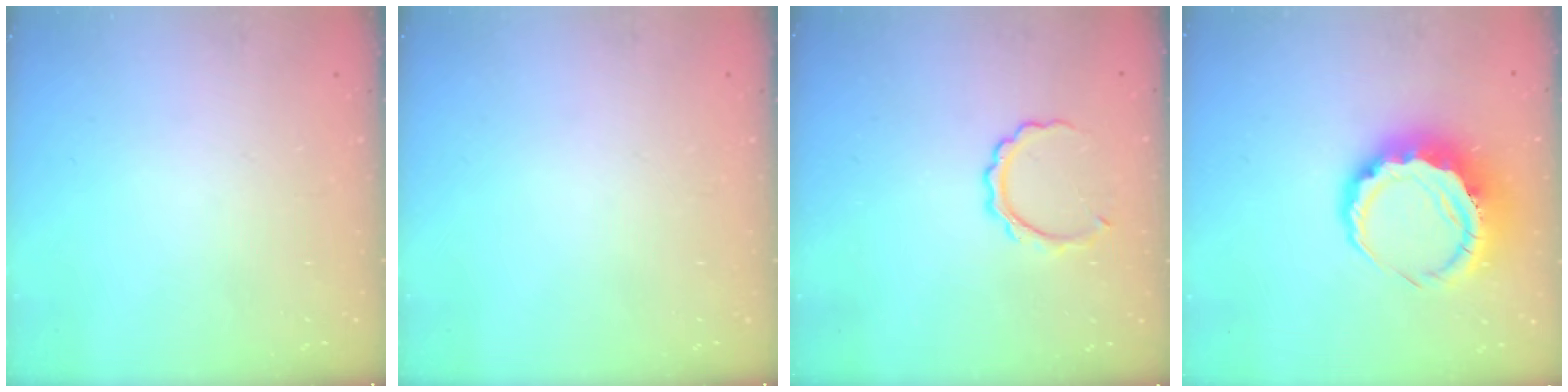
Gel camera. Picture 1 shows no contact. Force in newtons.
{"total": 0.0}
{"total": 5.1, "press": 5.0, "slide": 0.1}
{"total": 10.9, "press": 10.7, "slide": 2.1}